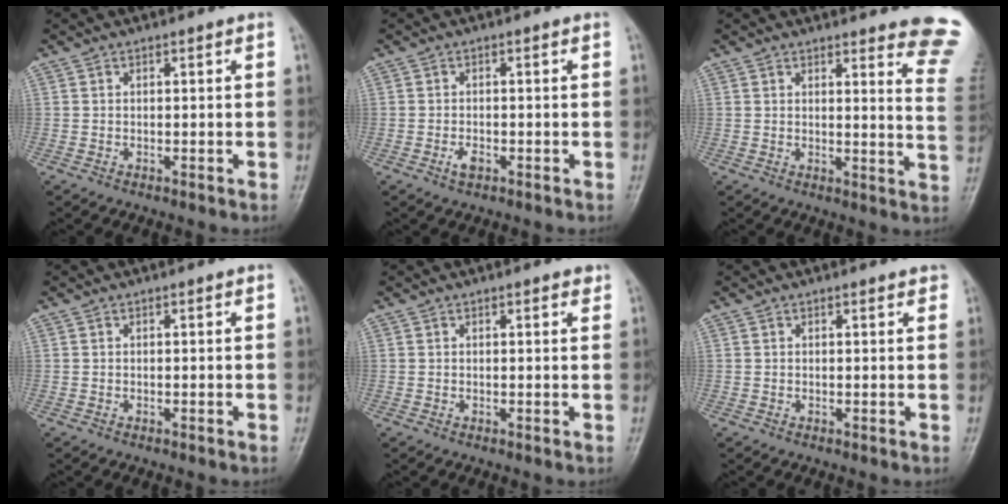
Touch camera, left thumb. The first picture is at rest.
{"total": 1.9, "force": [-0.9, 1.0, 1.4], "torque": [-0.026, 0.002, -0.018]}
{"total": 12.9, "force": [11.6, 1.8, 5.4], "torque": [-0.025, -0.102, 0.100]}
{"total": 0.0}
{"total": 1.2, "force": [0.8, 0.5, 0.8], "torque": [-0.007, -0.002, 0.007]}
{"total": 1.2, "force": [0.9, 0.5, 0.6], "torque": [-0.004, 0.000, 0.008]}